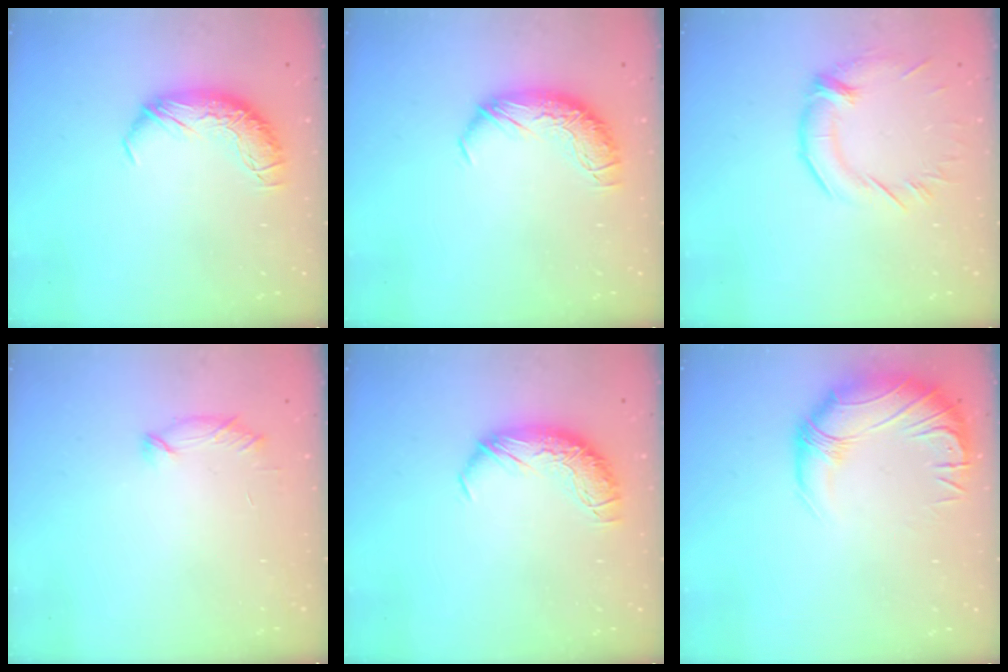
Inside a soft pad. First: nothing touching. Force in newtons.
{"total": 0.0}
{"total": 1.5, "press": 0.3, "slide": 1.5}
{"total": 4.7, "press": 4.6, "slide": 1.2}
{"total": 0.0}
{"total": 2.9, "press": 0.4, "slide": 2.9}